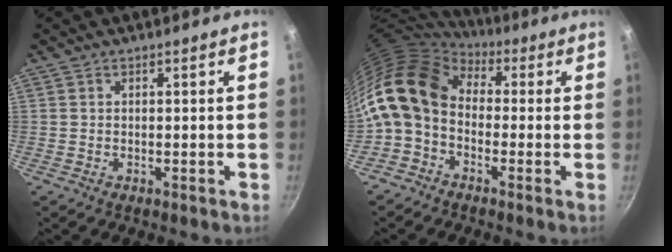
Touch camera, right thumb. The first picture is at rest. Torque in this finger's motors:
{"motor_torque": [2.28, 2.73, 1.06, -1.05, 0.26]}